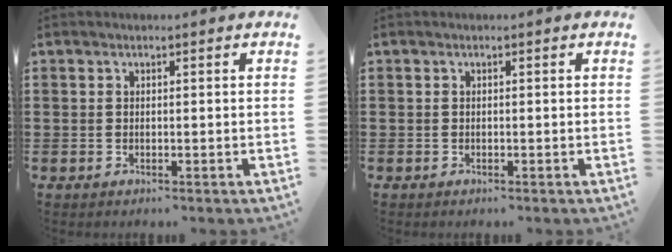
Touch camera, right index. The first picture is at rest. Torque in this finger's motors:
{"motor_torque": [0.05, 0.26, 0.01, -0.01]}